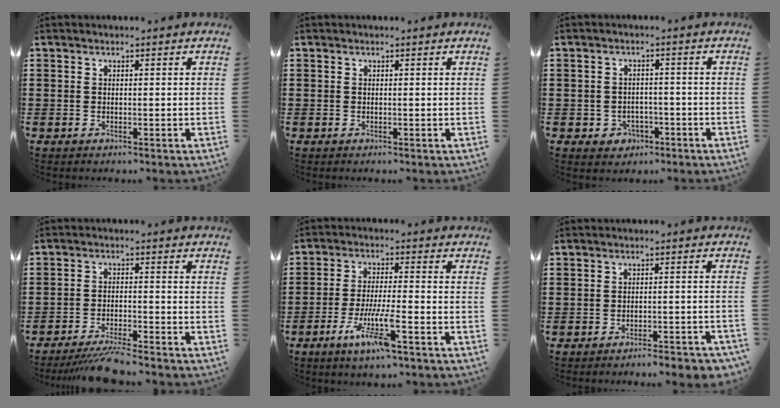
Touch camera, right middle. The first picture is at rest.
{"total": 0.0}
{"total": 2.1, "force": [-1.4, 1.6, 0.4], "torque": [-0.017, -0.001, -0.032]}
{"total": 4.9, "force": [-4.6, 0.0, 1.9], "torque": [-0.032, -0.007, -0.086]}
{"total": 7.9, "force": [-4.2, 1.0, 6.6], "torque": [-0.129, -0.009, -0.076]}
{"total": 2.9, "force": [-2.8, -0.2, 0.8], "torque": [-0.014, -0.002, -0.056]}